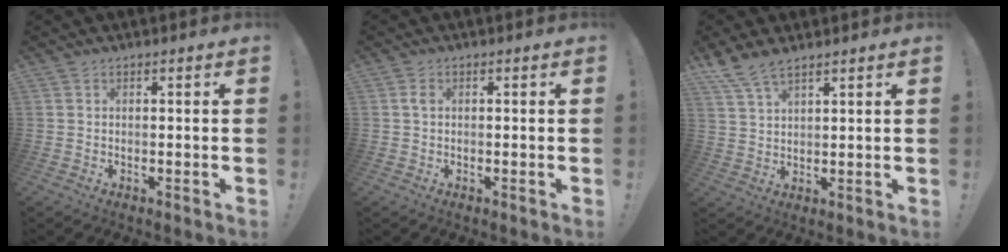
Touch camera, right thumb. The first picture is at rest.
{"total": 1.5, "force": [0.2, 0.9, 1.1], "torque": [-0.019, 0.004, 0.003]}
{"total": 6.6, "force": [5.4, 2.1, 3.3], "torque": [-0.075, -0.024, 0.105]}